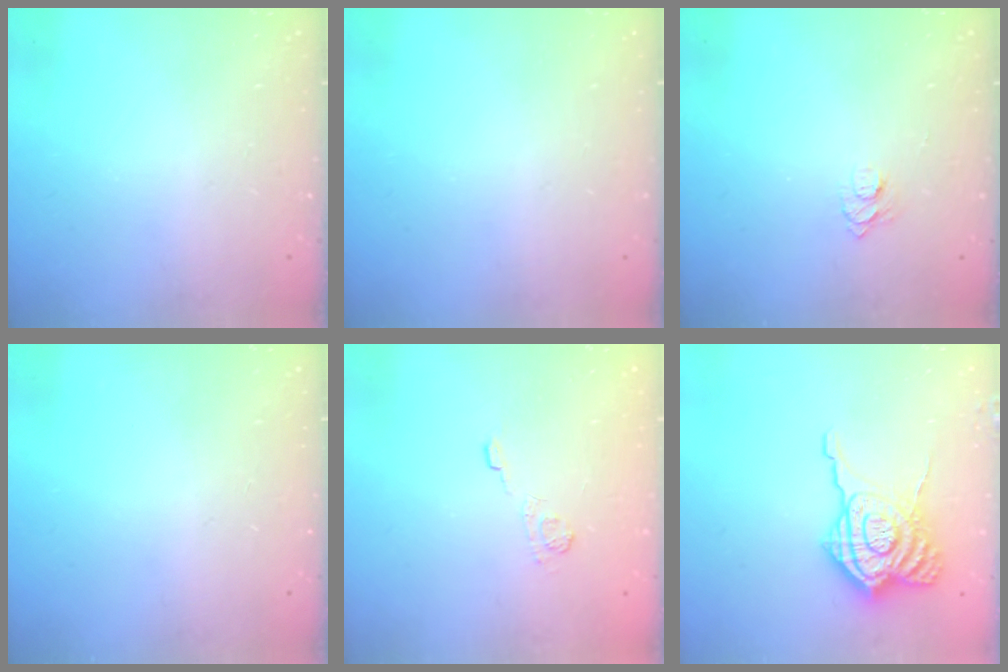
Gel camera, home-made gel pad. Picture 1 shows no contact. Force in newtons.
{"total": 0.0}
{"total": 5.8, "press": 5.7, "slide": 0.7}
{"total": 0.0}
{"total": 8.5, "press": 8.4, "slide": 1.5}
{"total": 12.9, "press": 12.8, "slide": 1.3}